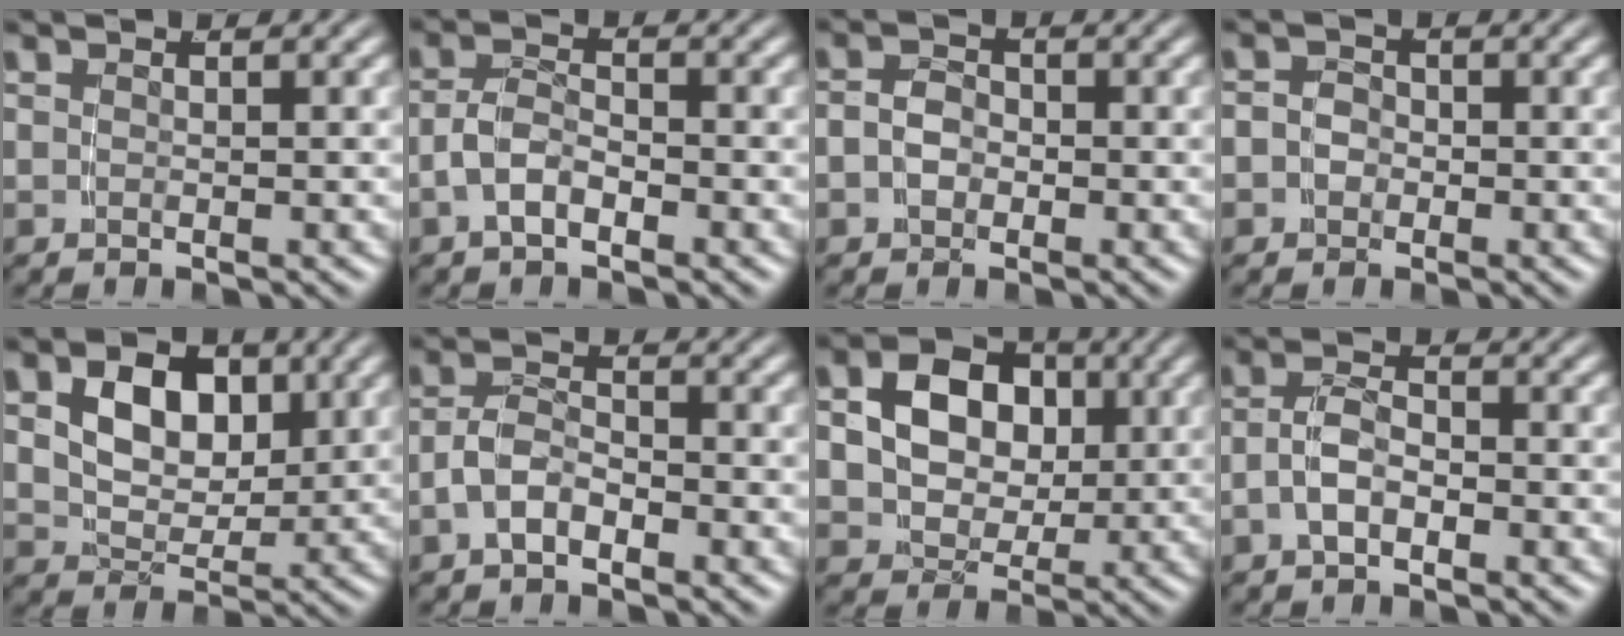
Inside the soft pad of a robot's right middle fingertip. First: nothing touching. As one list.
[{"total": 2.8, "force": [-1.6, 1.5, 1.7], "torque": [-0.038, -0.007, -0.026]}, {"total": 3.0, "force": [-0.8, 2.5, 1.4], "torque": [-0.039, -0.016, -0.011]}, {"total": 2.7, "force": [-0.9, 2.4, 0.7], "torque": [-0.022, -0.013, -0.015]}, {"total": 6.3, "force": [2.0, 4.3, 4.1], "torque": [-0.083, -0.015, 0.043]}, {"total": 3.0, "force": [-1.9, 1.7, 1.6], "torque": [-0.037, -0.008, -0.030]}, {"total": 9.6, "force": [1.8, 7.9, 5.1], "torque": [-0.107, -0.014, 0.028]}, {"total": 2.9, "force": [-1.3, 1.6, 2.0], "torque": [-0.047, -0.009, -0.019]}]